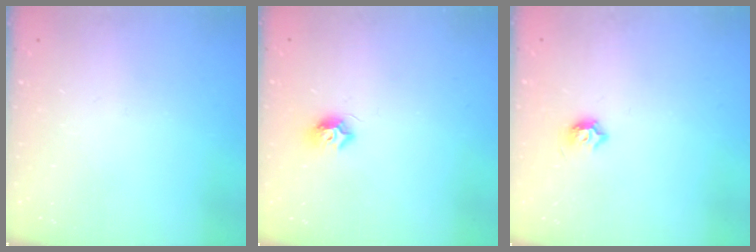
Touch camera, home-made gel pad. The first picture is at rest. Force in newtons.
{"total": 7.4, "press": 7.4, "slide": 0.3}
{"total": 5.7, "press": 5.6, "slide": 1.0}